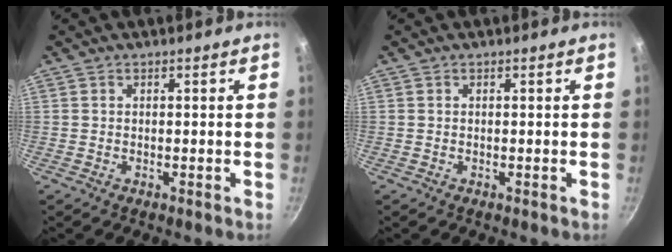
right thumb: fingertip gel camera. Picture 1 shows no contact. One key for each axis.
{"total": 0.0}